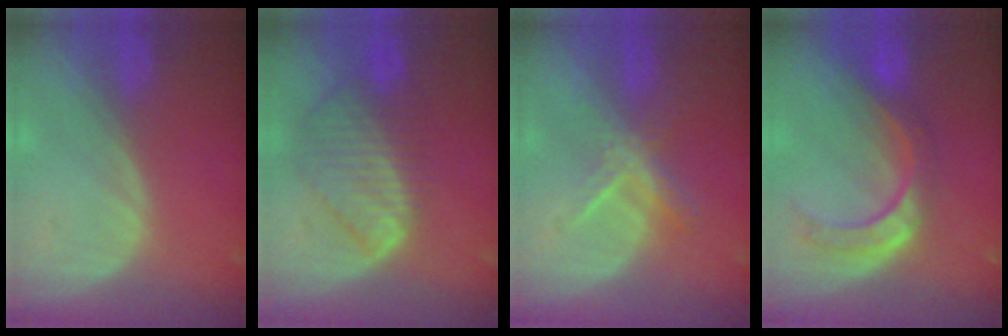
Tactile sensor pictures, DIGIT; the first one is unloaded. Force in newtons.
{"total": 8.5, "press": 7.6, "slide": 3.9}
{"total": 5.7, "press": 5.0, "slide": 2.7}
{"total": 8.3, "press": 7.2, "slide": 4.2}